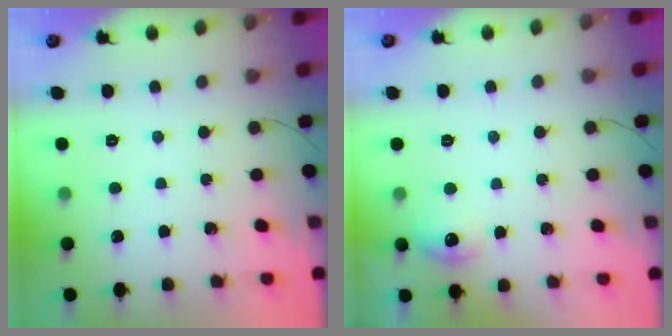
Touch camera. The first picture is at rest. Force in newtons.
{"total": 7.6, "press": 7.5, "slide": 1.2}